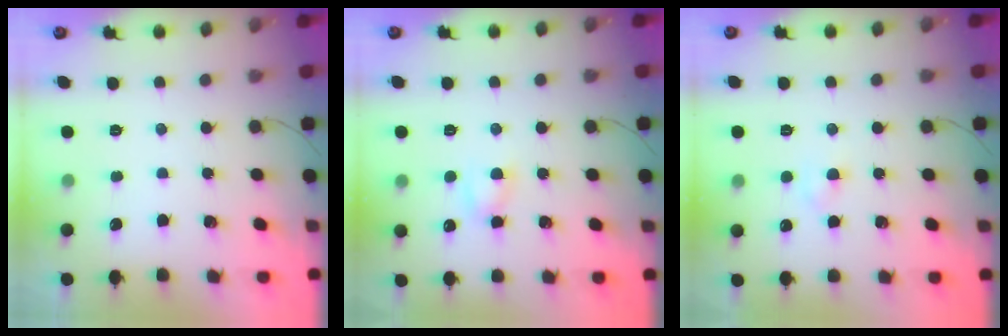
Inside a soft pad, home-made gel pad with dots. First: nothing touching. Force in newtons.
{"total": 3.8, "press": 3.6, "slide": 1.3}
{"total": 2.0, "press": 1.8, "slide": 0.9}